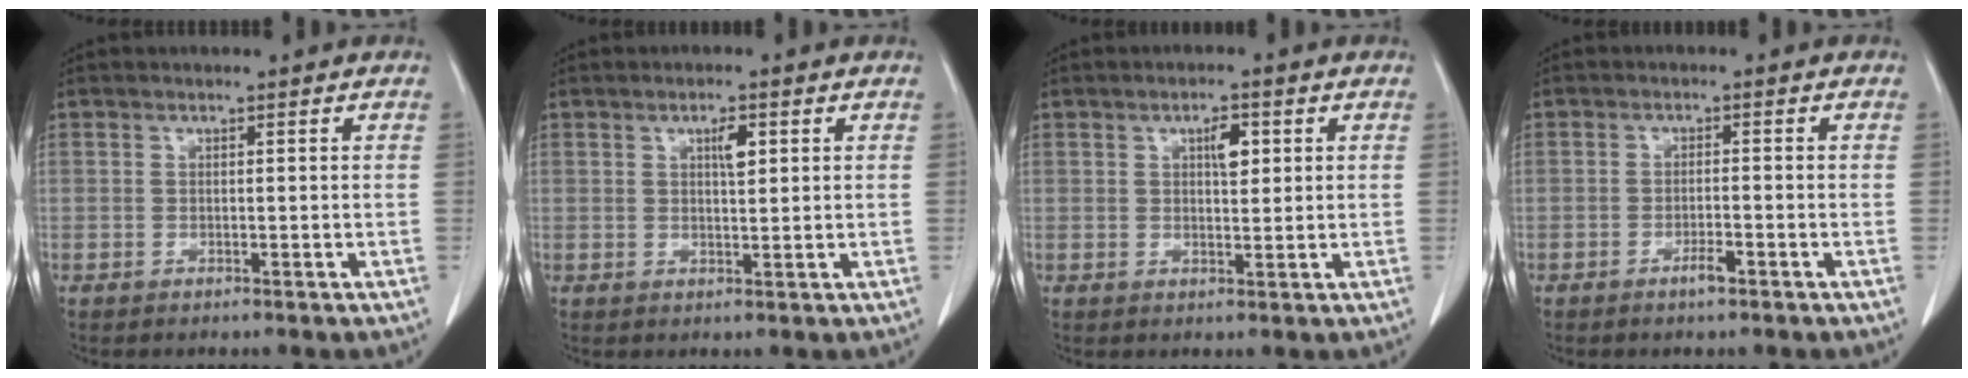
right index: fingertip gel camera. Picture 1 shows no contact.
{"total": 2.6, "force": [1.0, 0.7, 2.3], "torque": [-0.041, 0.000, 0.017]}
{"total": 3.2, "force": [1.1, 1.2, 2.7], "torque": [-0.044, 0.002, 0.018]}
{"total": 2.2, "force": [-1.4, 0.2, 1.7], "torque": [-0.029, 0.000, -0.024]}